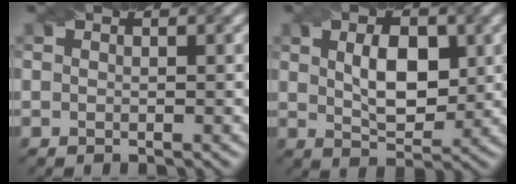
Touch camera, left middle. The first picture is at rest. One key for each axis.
{"total": 5.0, "fx": 0.8, "fy": 2.6, "fz": 4.2, "tx": -0.073, "ty": 0.000, "tz": 0.019}